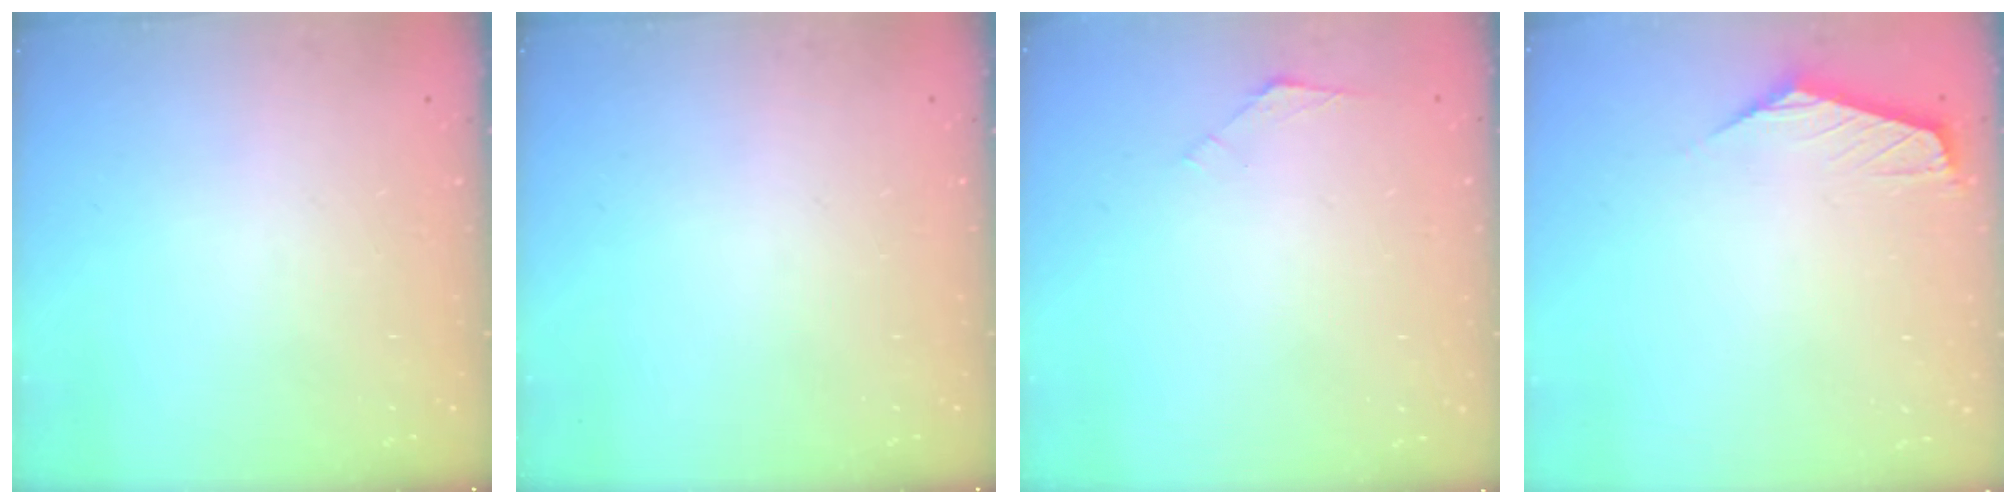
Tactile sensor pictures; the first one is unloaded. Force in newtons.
{"total": 0.0}
{"total": 2.6, "press": 2.6, "slide": 0.7}
{"total": 1.3, "press": 1.2, "slide": 0.5}